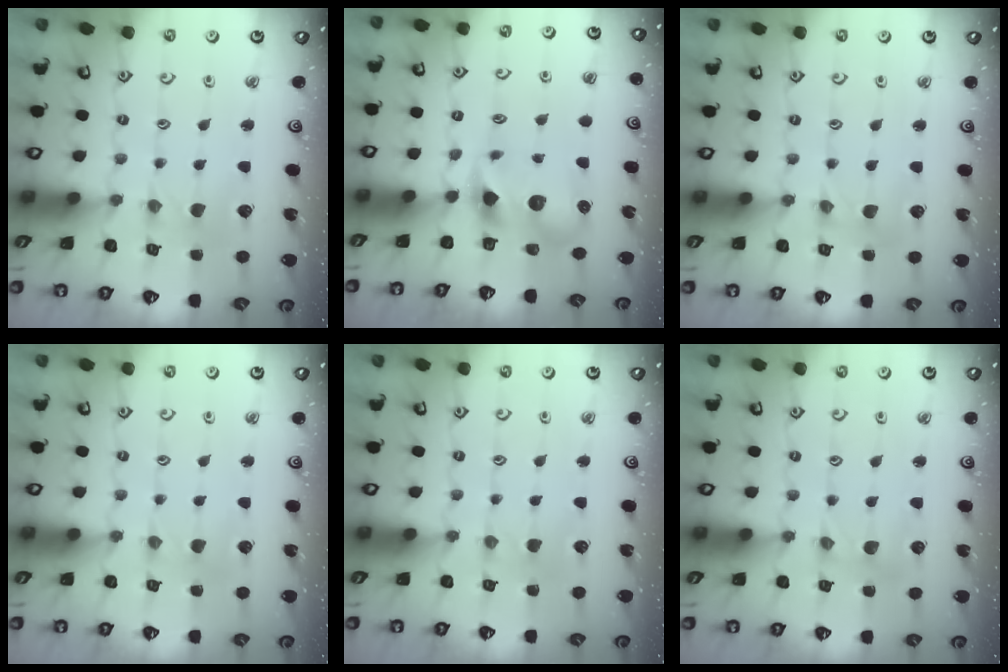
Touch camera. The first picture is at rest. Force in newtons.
{"total": 7.2, "press": 7.1, "slide": 0.9}
{"total": 0.0}
{"total": 2.2, "press": 2.2, "slide": 0.4}
{"total": 1.5, "press": 1.5, "slide": 0.3}
{"total": 1.2, "press": 1.2, "slide": 0.2}